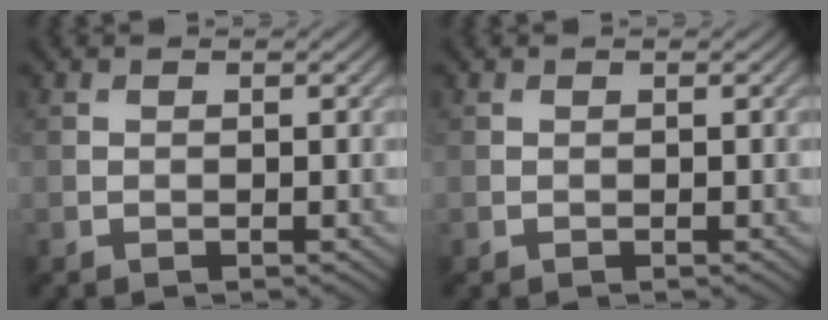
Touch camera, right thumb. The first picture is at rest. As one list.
[{"total": 0.0}]